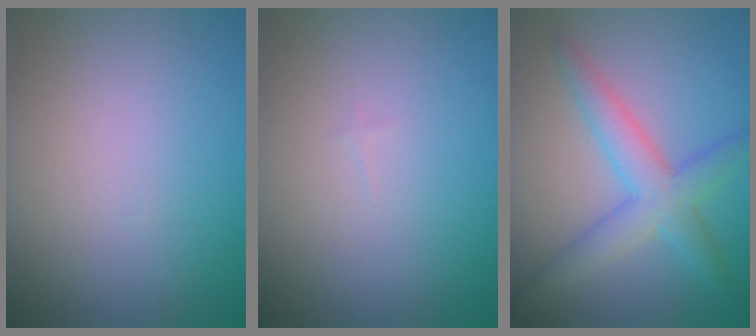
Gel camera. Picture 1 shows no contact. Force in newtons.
{"total": 0.0}
{"total": 4.3, "press": 4.3, "slide": 0.1}